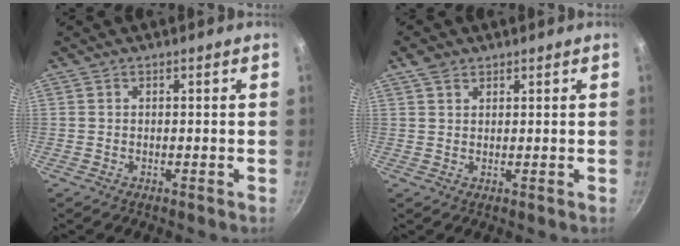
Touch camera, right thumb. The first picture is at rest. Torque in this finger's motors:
{"motor_torque": [-0.01, 0.05, 0.23, -0.38, -0.03]}